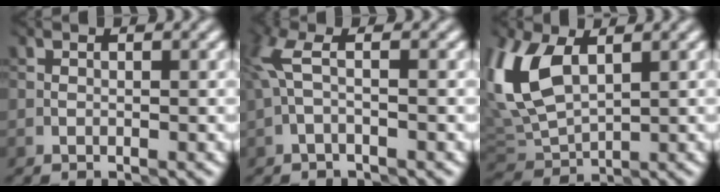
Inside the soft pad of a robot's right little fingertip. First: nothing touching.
{"total": 2.8, "force": [0.3, 1.1, 2.5], "torque": [-0.065, 0.014, -0.001]}
{"total": 8.7, "force": [2.3, 5.4, 6.4], "torque": [-0.179, 0.007, 0.048]}